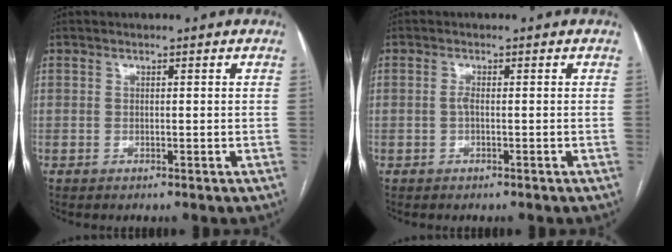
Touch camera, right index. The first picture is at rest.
{"total": 1.0, "force": [-0.2, 0.2, 0.9], "torque": [-0.019, 0.001, -0.005]}